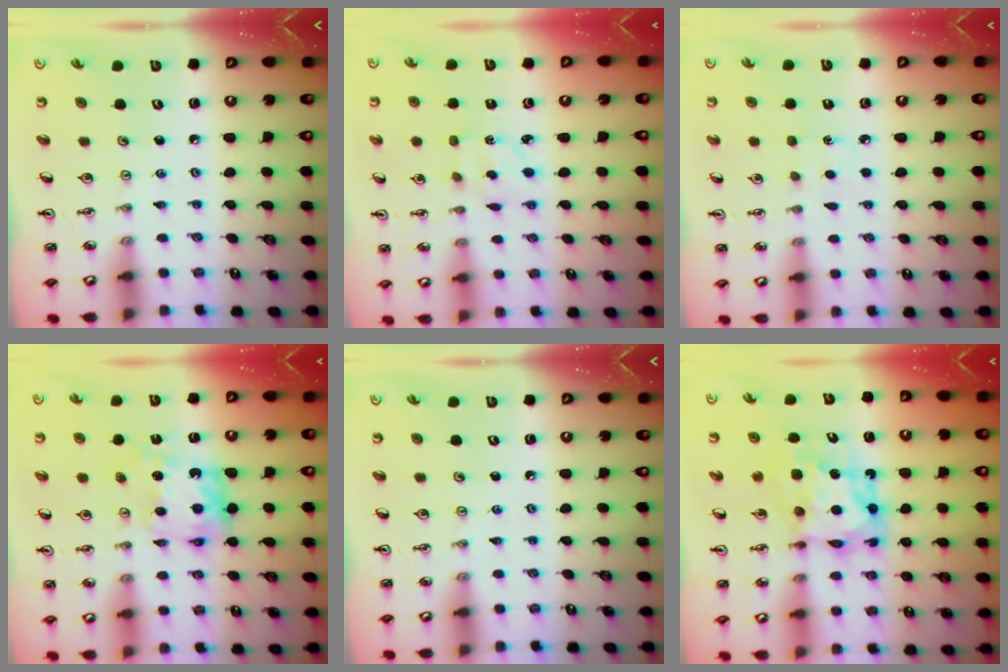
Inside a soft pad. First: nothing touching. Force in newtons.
{"total": 2.6, "press": 2.5, "slide": 0.6}
{"total": 3.3, "press": 3.3, "slide": 0.4}
{"total": 9.3, "press": 9.3, "slide": 0.4}
{"total": 0.0}
{"total": 7.2, "press": 7.1, "slide": 0.7}